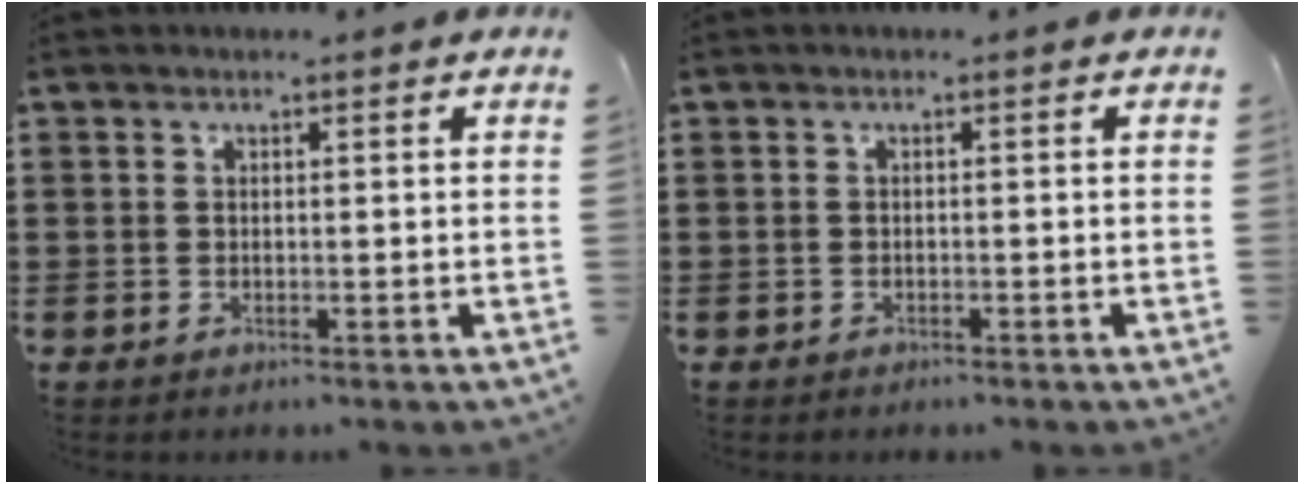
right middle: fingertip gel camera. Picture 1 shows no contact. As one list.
[{"total": 0.7, "force": [-0.6, 0.3, -0.1], "torque": [0.001, 0.003, -0.014]}]